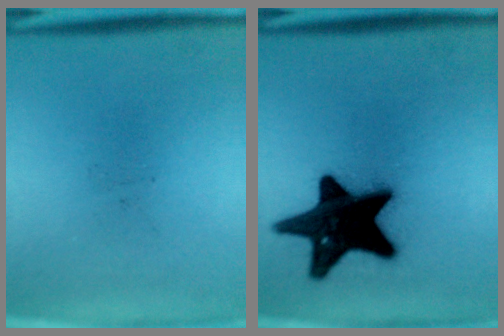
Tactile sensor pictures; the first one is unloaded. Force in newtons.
{"total": 19.0}